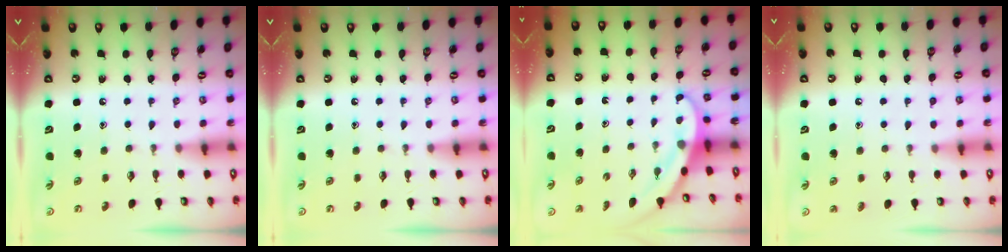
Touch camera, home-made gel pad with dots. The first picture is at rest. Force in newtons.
{"total": 0.0}
{"total": 3.3, "press": 3.3, "slide": 0.2}
{"total": 3.3, "press": 3.3, "slide": 0.4}